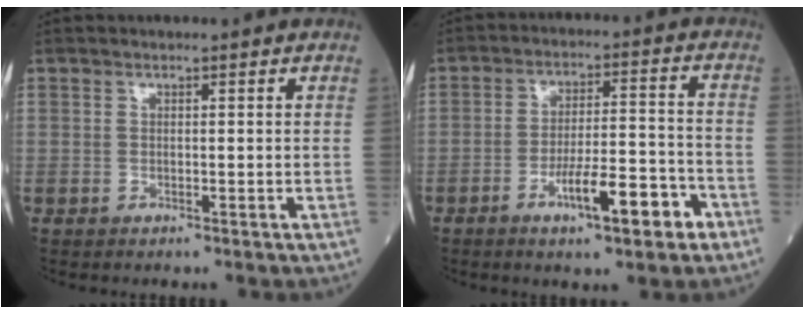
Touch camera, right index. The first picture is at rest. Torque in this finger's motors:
{"motor_torque": [1.08, -0.68, 0.50, 0.15]}